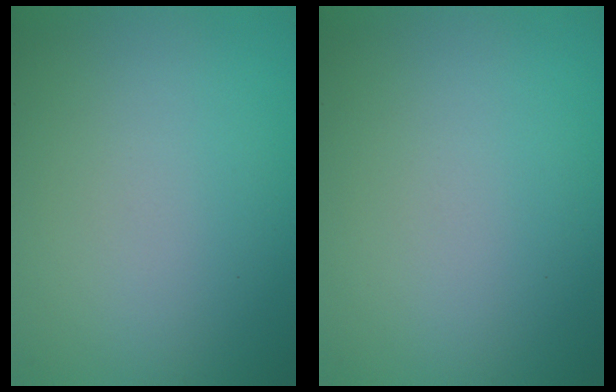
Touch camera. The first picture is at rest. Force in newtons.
{"total": 0.0}